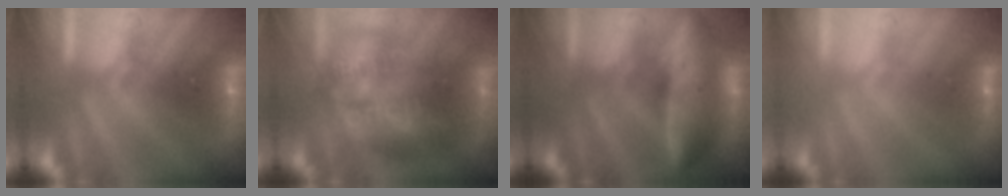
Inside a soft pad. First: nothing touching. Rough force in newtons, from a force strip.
{"total": 3.5}
{"total": 5.8}
{"total": 2.0}